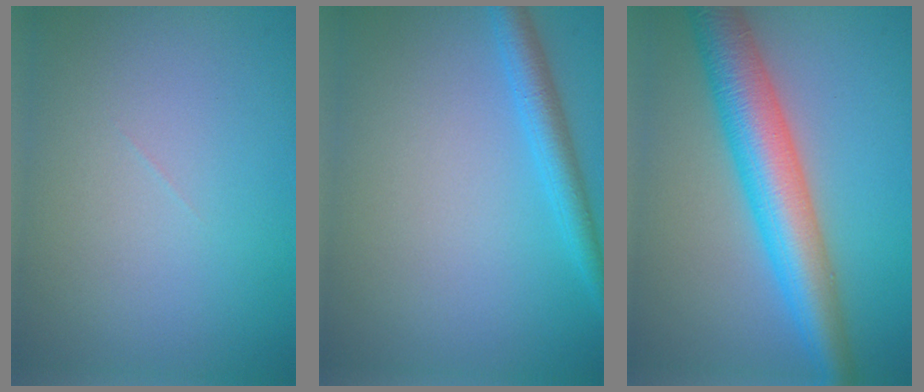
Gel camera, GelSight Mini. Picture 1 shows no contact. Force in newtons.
{"total": 2.7, "press": 2.7, "slide": 0.2}
{"total": 7.9, "press": 7.9, "slide": 0.2}